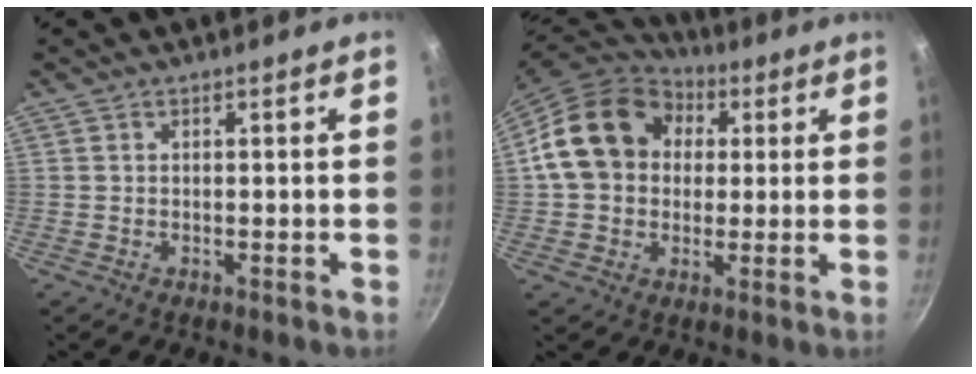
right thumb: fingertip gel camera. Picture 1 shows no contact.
{"total": 18.0, "force": [3.4, 14.5, 10.2], "torque": [-0.157, 0.031, 0.047]}